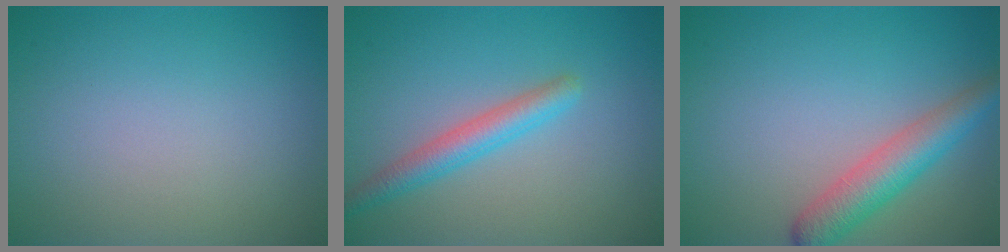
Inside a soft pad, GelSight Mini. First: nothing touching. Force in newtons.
{"total": 3.0, "press": 3.0, "slide": 0.0}
{"total": 4.3, "press": 4.3, "slide": 0.1}